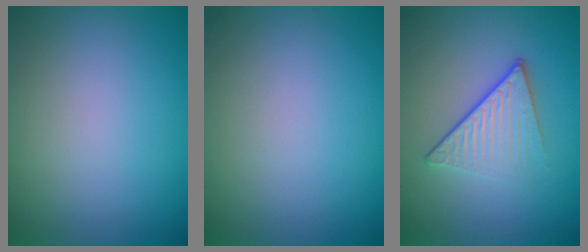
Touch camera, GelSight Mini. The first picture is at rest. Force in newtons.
{"total": 0.0}
{"total": 4.2, "press": 2.9, "slide": 3.1}